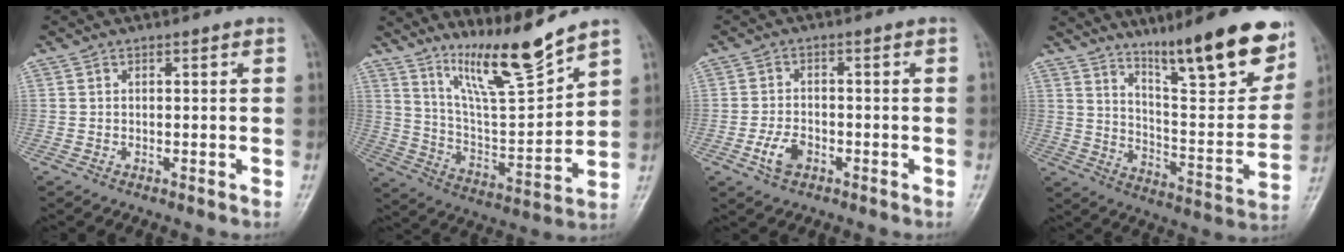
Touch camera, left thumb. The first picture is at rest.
{"total": 13.3, "force": [10.7, 0.7, 8.0], "torque": [-0.125, -0.081, 0.199]}
{"total": 4.3, "force": [-1.9, 2.6, 2.8], "torque": [-0.054, 0.011, -0.035]}
{"total": 21.0, "force": [14.2, 4.2, 14.9], "torque": [-0.182, -0.077, 0.229]}